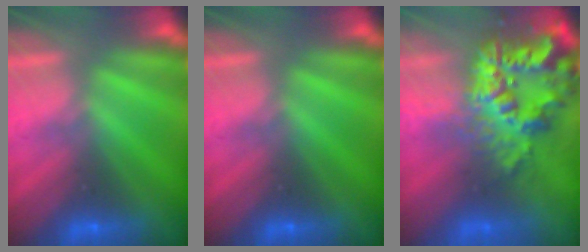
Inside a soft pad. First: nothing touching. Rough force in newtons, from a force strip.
{"total": 0.0}
{"total": 6.5}